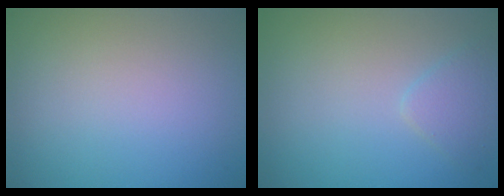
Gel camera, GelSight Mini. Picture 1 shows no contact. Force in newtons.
{"total": 1.7, "press": 1.7, "slide": 0.1}